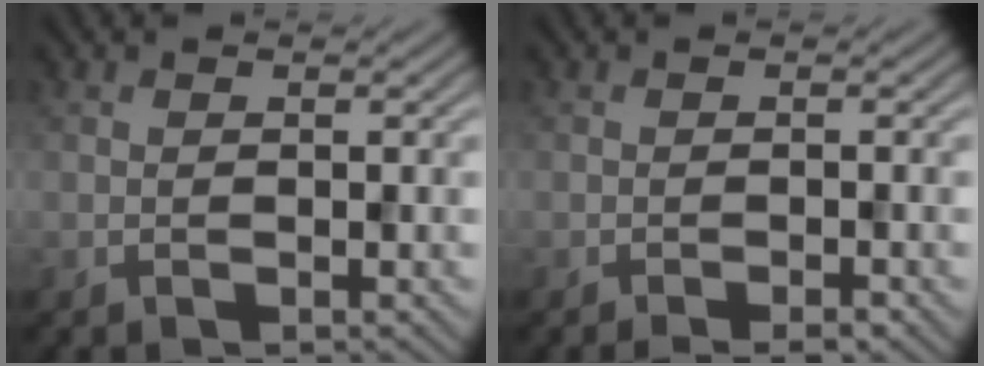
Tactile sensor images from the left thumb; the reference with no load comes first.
{"total": 1.8, "force": [-1.4, 0.2, 1.2], "torque": [-0.015, 0.002, -0.019]}